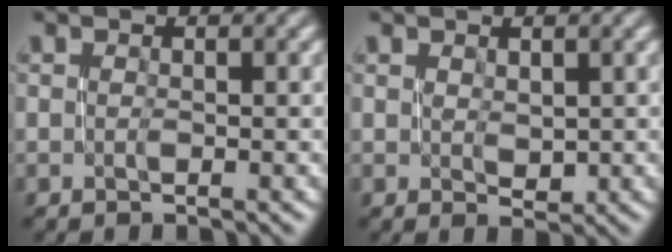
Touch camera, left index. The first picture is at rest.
{"total": 0.9, "force": [0.6, 0.4, 0.4], "torque": [-0.007, 0.000, 0.017]}